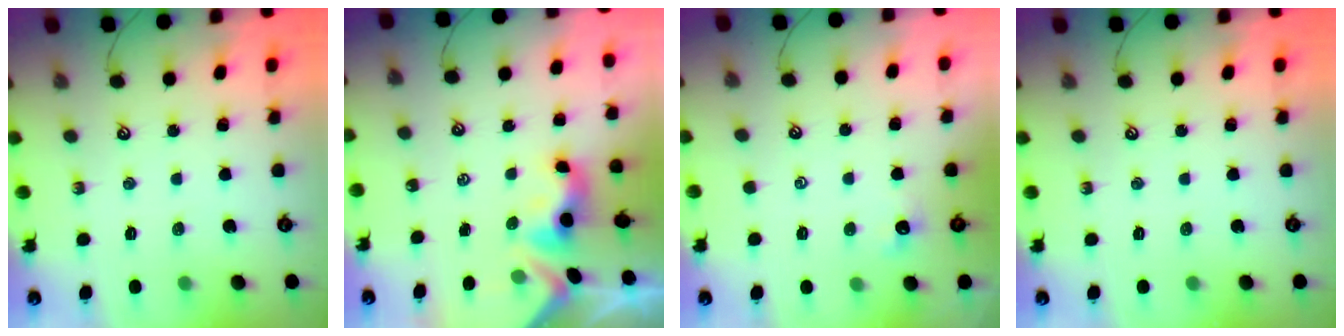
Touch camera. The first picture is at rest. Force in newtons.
{"total": 3.4, "press": 3.4, "slide": 0.4}
{"total": 1.0, "press": 0.9, "slide": 0.4}
{"total": 0.0}